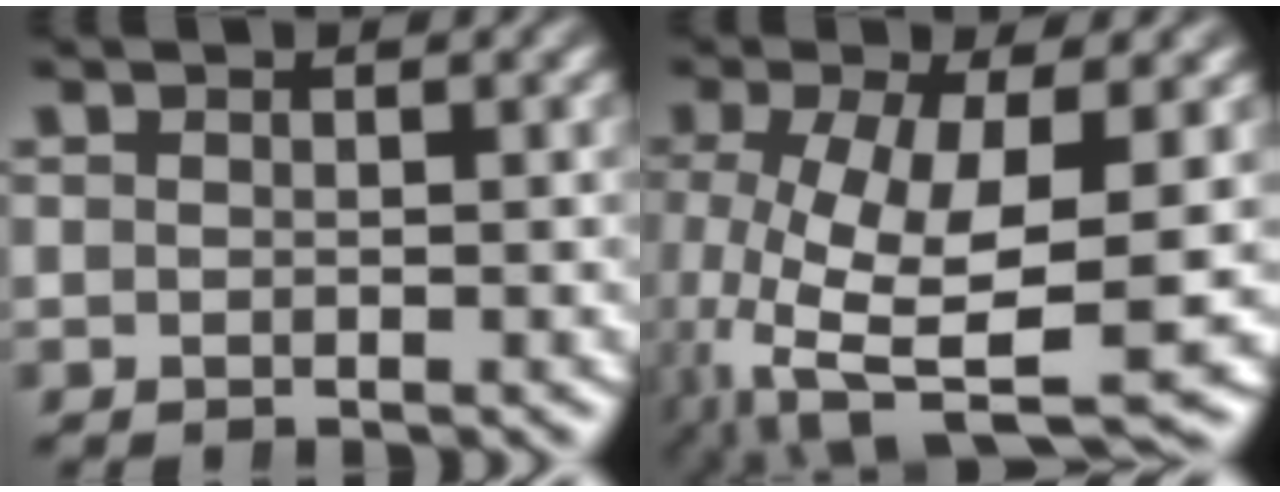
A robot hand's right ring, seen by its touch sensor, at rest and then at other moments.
{"total": 9.9, "force": [-1.5, 5.2, 8.3], "torque": [-0.169, -0.042, 0.000]}